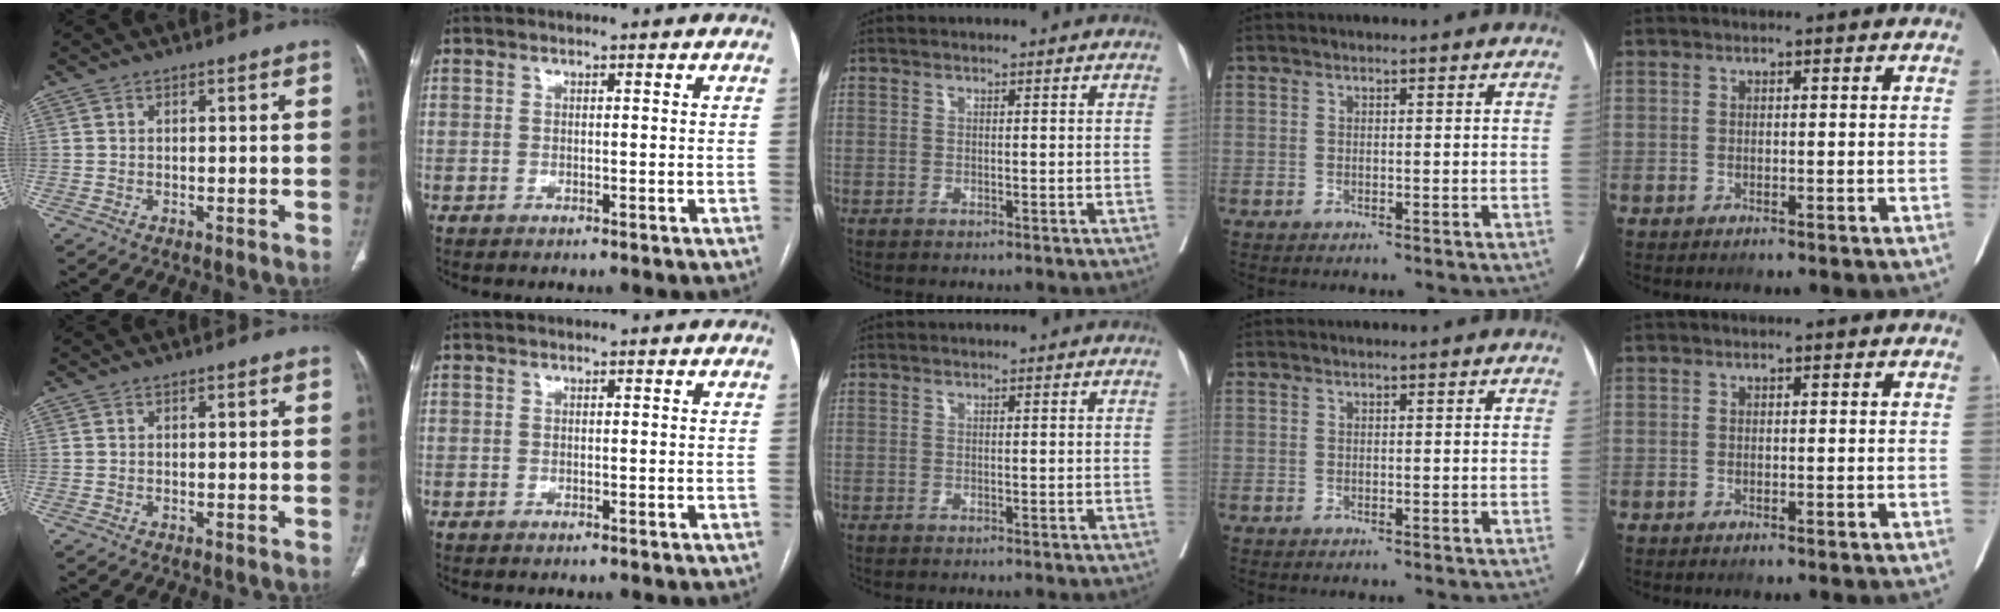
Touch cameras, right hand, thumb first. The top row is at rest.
{}